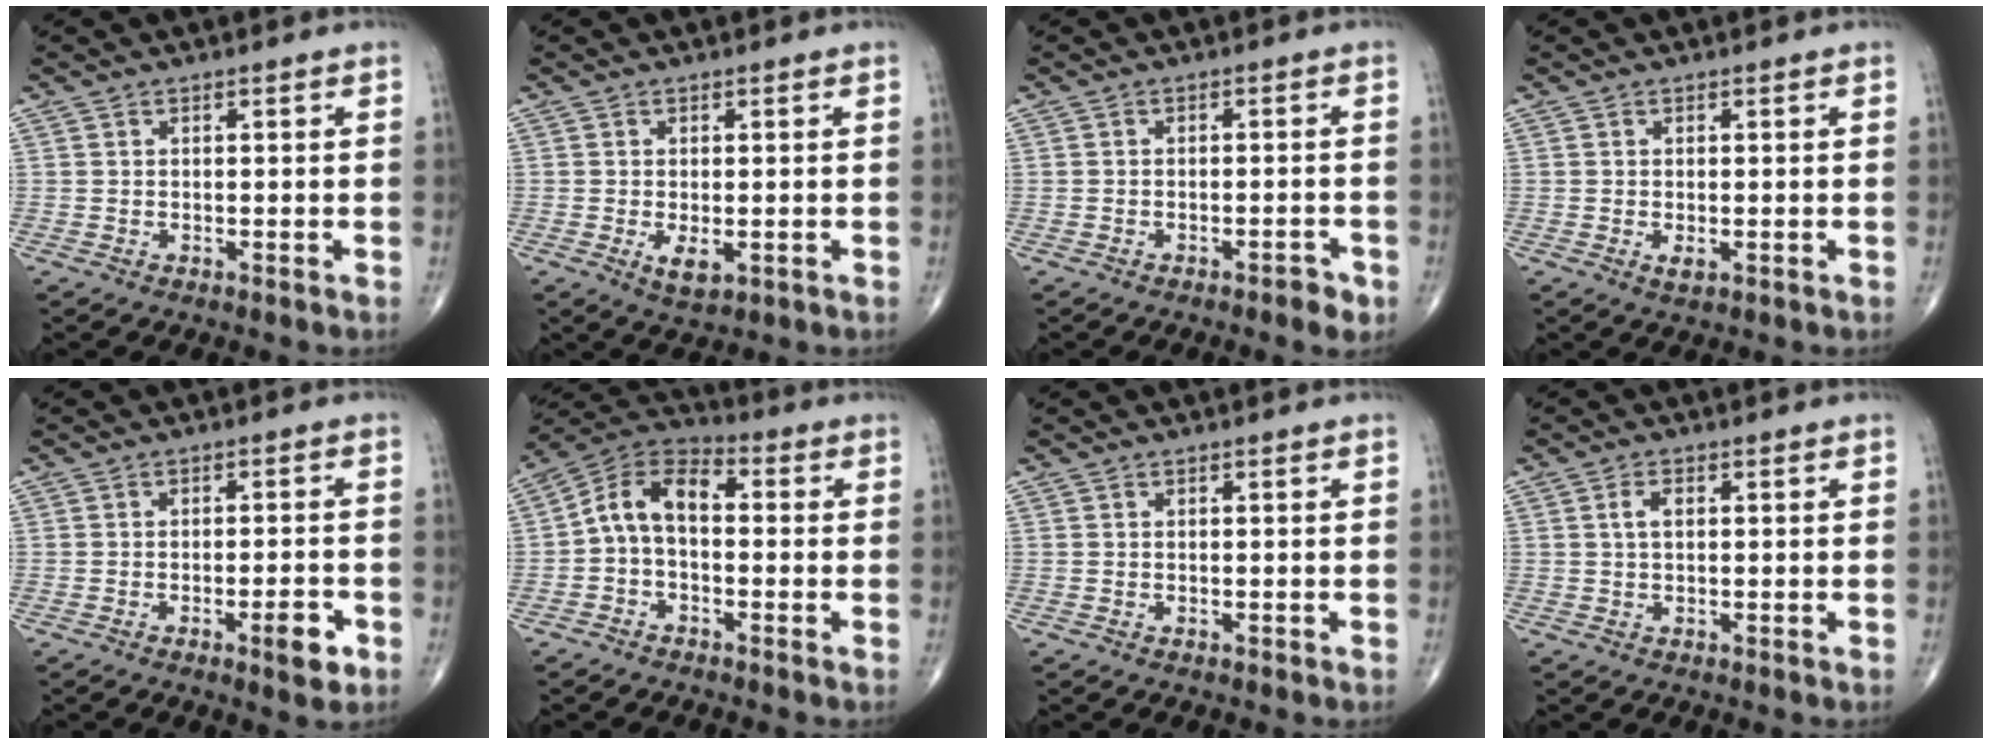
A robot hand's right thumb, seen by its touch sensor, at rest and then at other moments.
{"total": 3.5, "force": [-0.9, 1.7, 2.9], "torque": [-0.046, -0.008, -0.009]}
{"total": 2.6, "force": [-1.7, 1.0, 1.7], "torque": [-0.017, 0.012, -0.023]}
{"total": 1.5, "force": [-0.4, 0.7, 1.2], "torque": [-0.020, -0.003, -0.005]}
{"total": 5.0, "force": [-2.3, 1.3, 4.2], "torque": [-0.051, 0.008, -0.030]}
{"total": 9.4, "force": [-0.3, 5.8, 7.4], "torque": [-0.119, 0.038, -0.023]}
{"total": 0.0}
{"total": 2.3, "force": [0.5, 1.3, 1.9], "torque": [-0.036, 0.007, 0.010]}